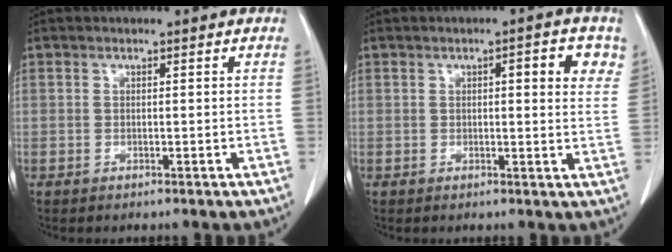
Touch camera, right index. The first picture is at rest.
{"total": 5.1, "force": [1.9, 1.0, 4.6], "torque": [-0.053, 0.005, 0.017]}